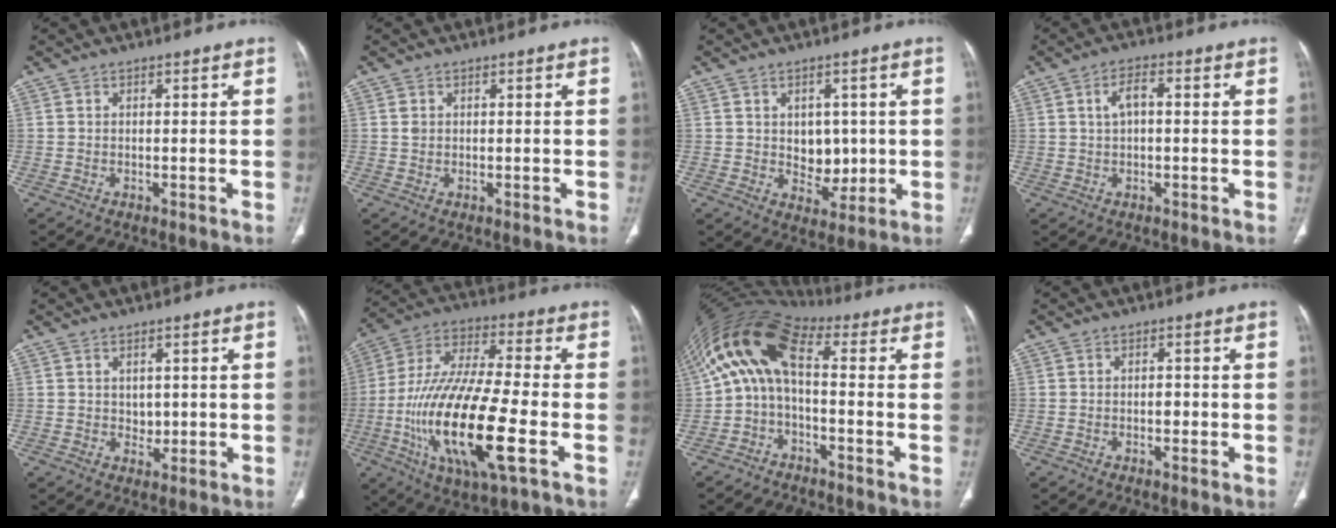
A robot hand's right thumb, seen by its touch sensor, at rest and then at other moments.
{"total": 1.0, "force": [0.3, 0.8, 0.5], "torque": [-0.005, 0.000, 0.007]}
{"total": 6.8, "force": [0.5, 5.0, 4.5], "torque": [-0.030, -0.010, 0.019]}
{"total": 4.0, "force": [0.7, 2.1, 3.4], "torque": [-0.067, 0.013, 0.010]}
{"total": 2.0, "force": [0.4, 1.6, 1.1], "torque": [-0.008, -0.004, 0.011]}
{"total": 22.9, "force": [-6.0, 6.3, 21.2], "torque": [-0.443, 0.007, -0.103]}
{"total": 13.8, "force": [-0.2, 6.7, 12.0], "torque": [-0.236, 0.062, -0.017]}
{"total": 1.3, "force": [-0.4, 0.8, 1.0], "torque": [-0.013, 0.002, -0.008]}